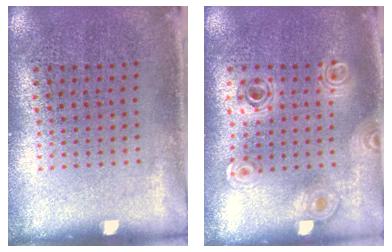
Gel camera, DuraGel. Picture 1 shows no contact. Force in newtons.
{"total": 0.9, "press": 0.9, "slide": 0.2}